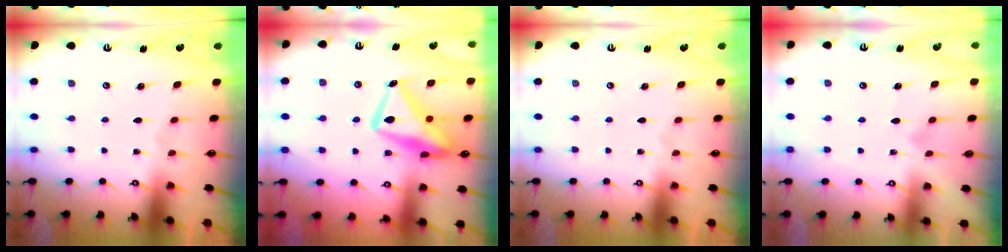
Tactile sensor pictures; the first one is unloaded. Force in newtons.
{"total": 17.1, "press": 17.0, "slide": 1.7}
{"total": 0.0}
{"total": 5.6, "press": 5.6, "slide": 0.2}